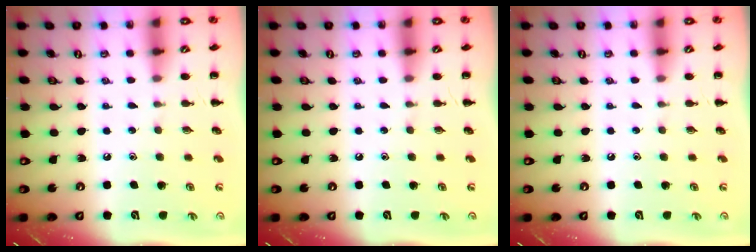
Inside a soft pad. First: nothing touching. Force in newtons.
{"total": 0.0}
{"total": 0.0}